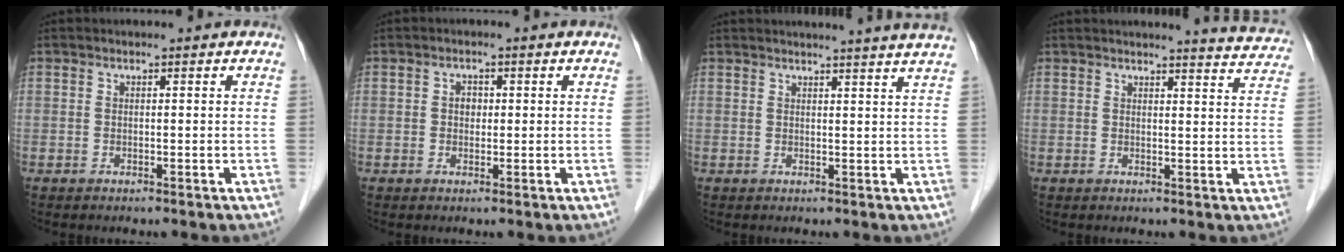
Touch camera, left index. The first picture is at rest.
{"total": 1.7, "force": [0.2, 1.4, 1.0], "torque": [-0.017, 0.003, 0.002]}
{"total": 9.1, "force": [8.6, -1.4, 2.6], "torque": [-0.027, -0.023, 0.081]}
{"total": 7.4, "force": [7.4, 0.0, 0.9], "torque": [-0.008, -0.028, 0.064]}